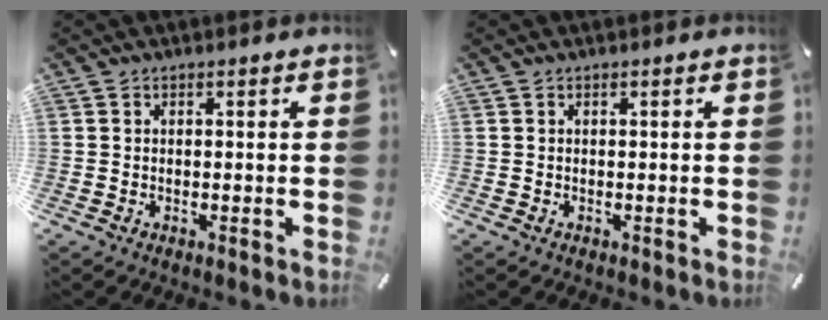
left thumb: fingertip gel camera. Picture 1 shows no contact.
{"total": 0.0}